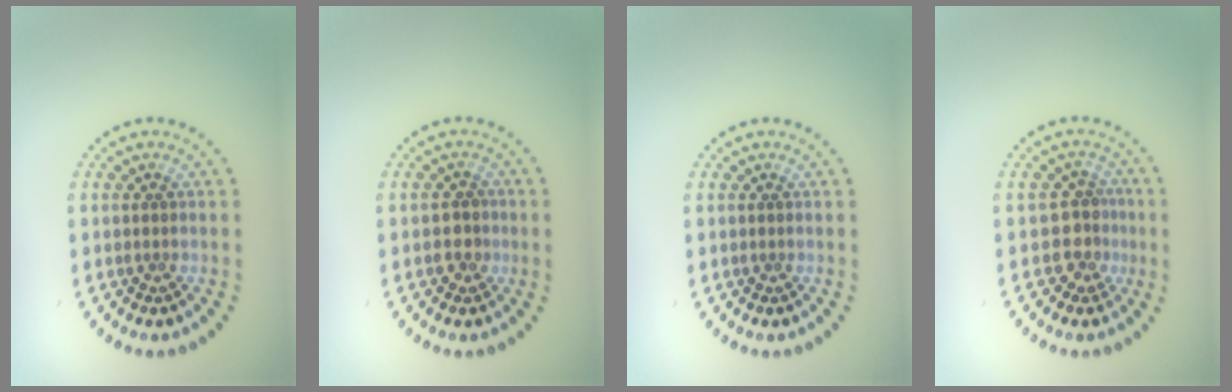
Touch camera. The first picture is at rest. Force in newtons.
{"total": 1.7, "press": 1.6, "slide": 0.5}
{"total": 0.0}
{"total": 2.5, "press": 2.0, "slide": 1.5}